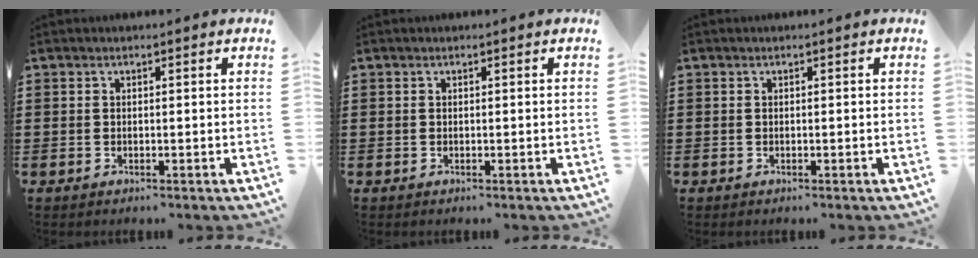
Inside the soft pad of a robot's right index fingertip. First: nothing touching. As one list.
[{"total": 0.0}, {"total": 0.0}]